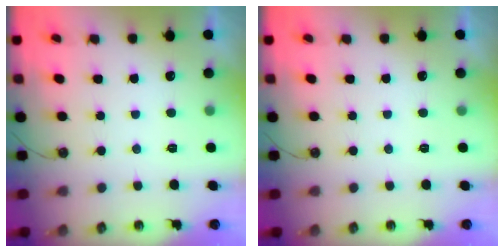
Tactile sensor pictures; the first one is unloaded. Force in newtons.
{"total": 0.0}